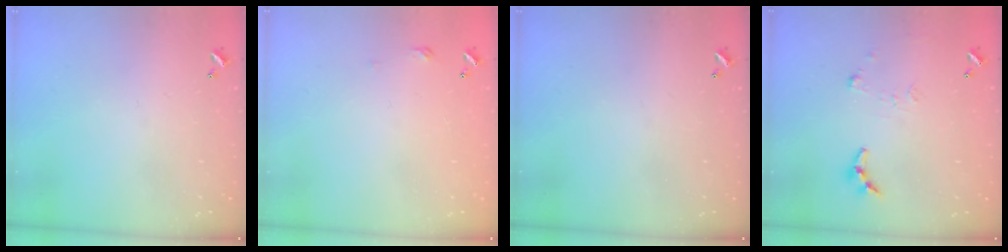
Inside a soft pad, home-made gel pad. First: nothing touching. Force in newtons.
{"total": 2.7, "press": 2.6, "slide": 0.4}
{"total": 0.0}
{"total": 6.2, "press": 6.2, "slide": 0.4}